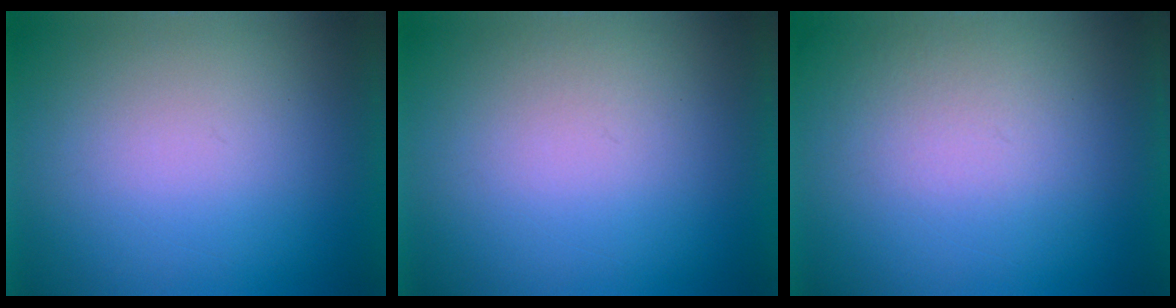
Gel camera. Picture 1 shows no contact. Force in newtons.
{"total": 1.1}
{"total": 2.2}